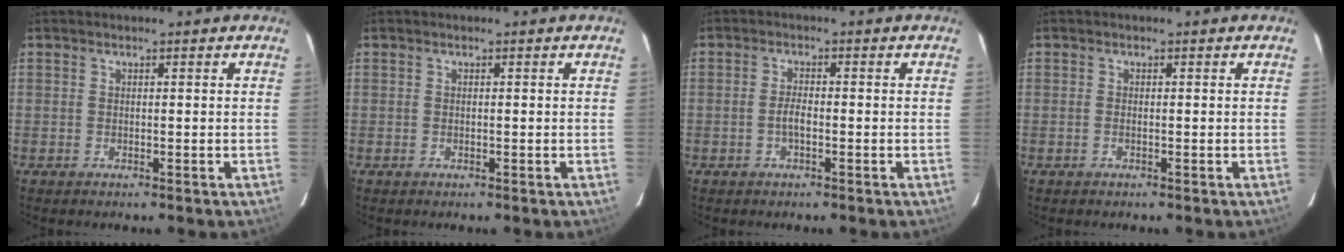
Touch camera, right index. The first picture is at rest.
{"total": 0.0}
{"total": 2.3, "force": [-0.8, 0.7, 2.1], "torque": [-0.043, 0.003, -0.016]}
{"total": 0.6, "force": [-0.2, 0.2, 0.5], "torque": [-0.012, 0.000, -0.005]}